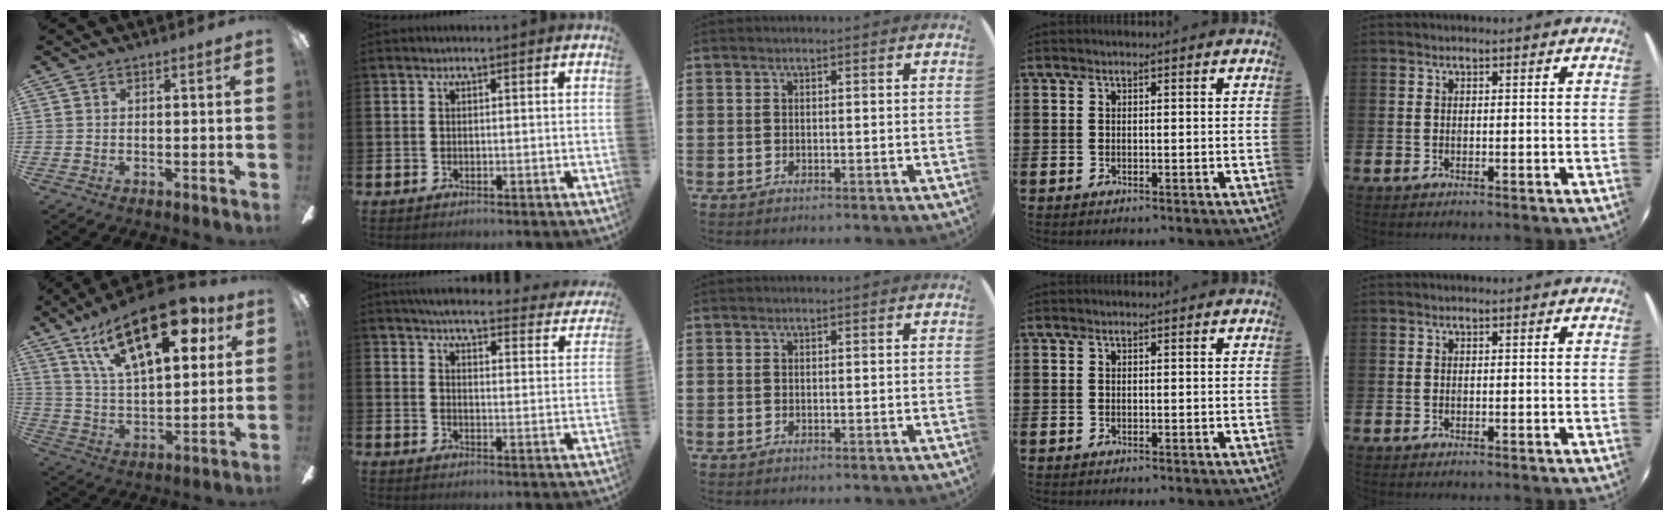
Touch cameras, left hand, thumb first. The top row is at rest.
{"thumb": {"total": 25.1, "force": [13.0, 11.5, 18.2], "torque": [-0.292, -0.048, 0.215]}, "index": {"total": 5.2, "force": [5.0, 0.7, 1.3], "torque": [-0.035, -0.037, 0.083]}}